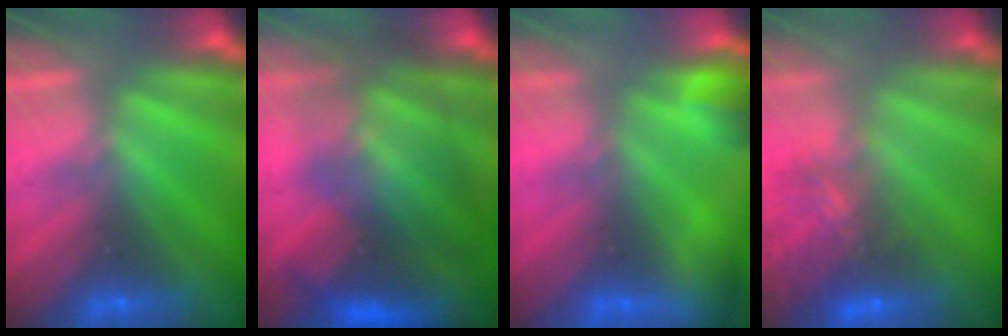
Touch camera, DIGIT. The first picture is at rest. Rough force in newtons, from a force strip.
{"total": 7.0}
{"total": 5.0}
{"total": 8.0}